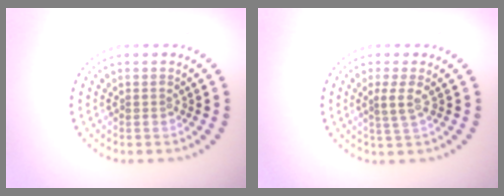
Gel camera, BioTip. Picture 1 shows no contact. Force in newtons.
{"total": 1.9, "press": 1.4, "slide": 1.2}